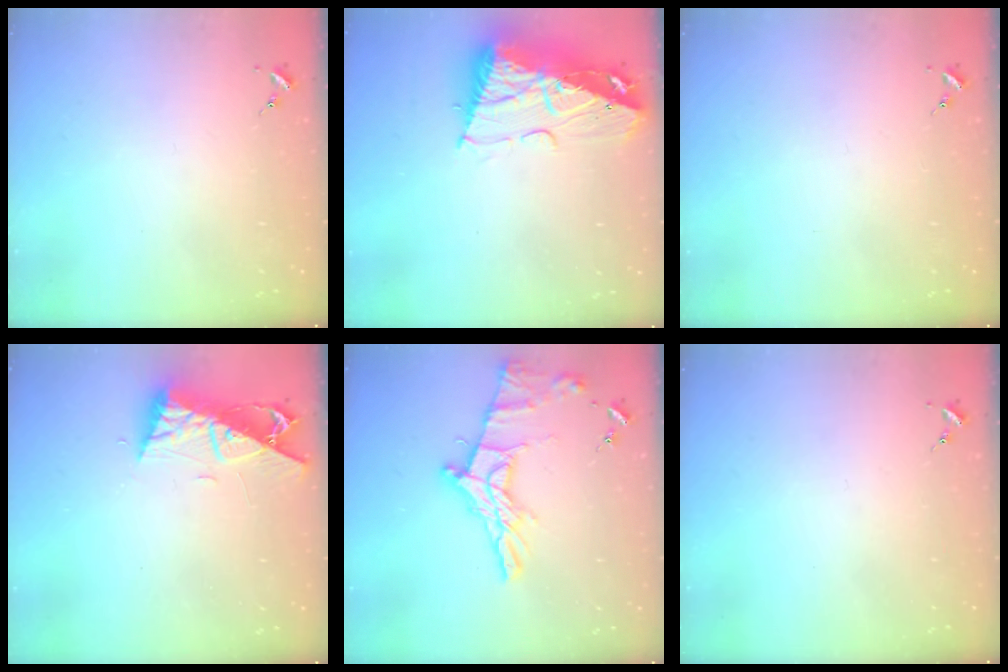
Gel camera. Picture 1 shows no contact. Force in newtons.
{"total": 16.3, "press": 16.1, "slide": 2.0}
{"total": 0.0}
{"total": 9.4, "press": 9.3, "slide": 1.3}
{"total": 16.2, "press": 16.1, "slide": 1.0}
{"total": 0.0}